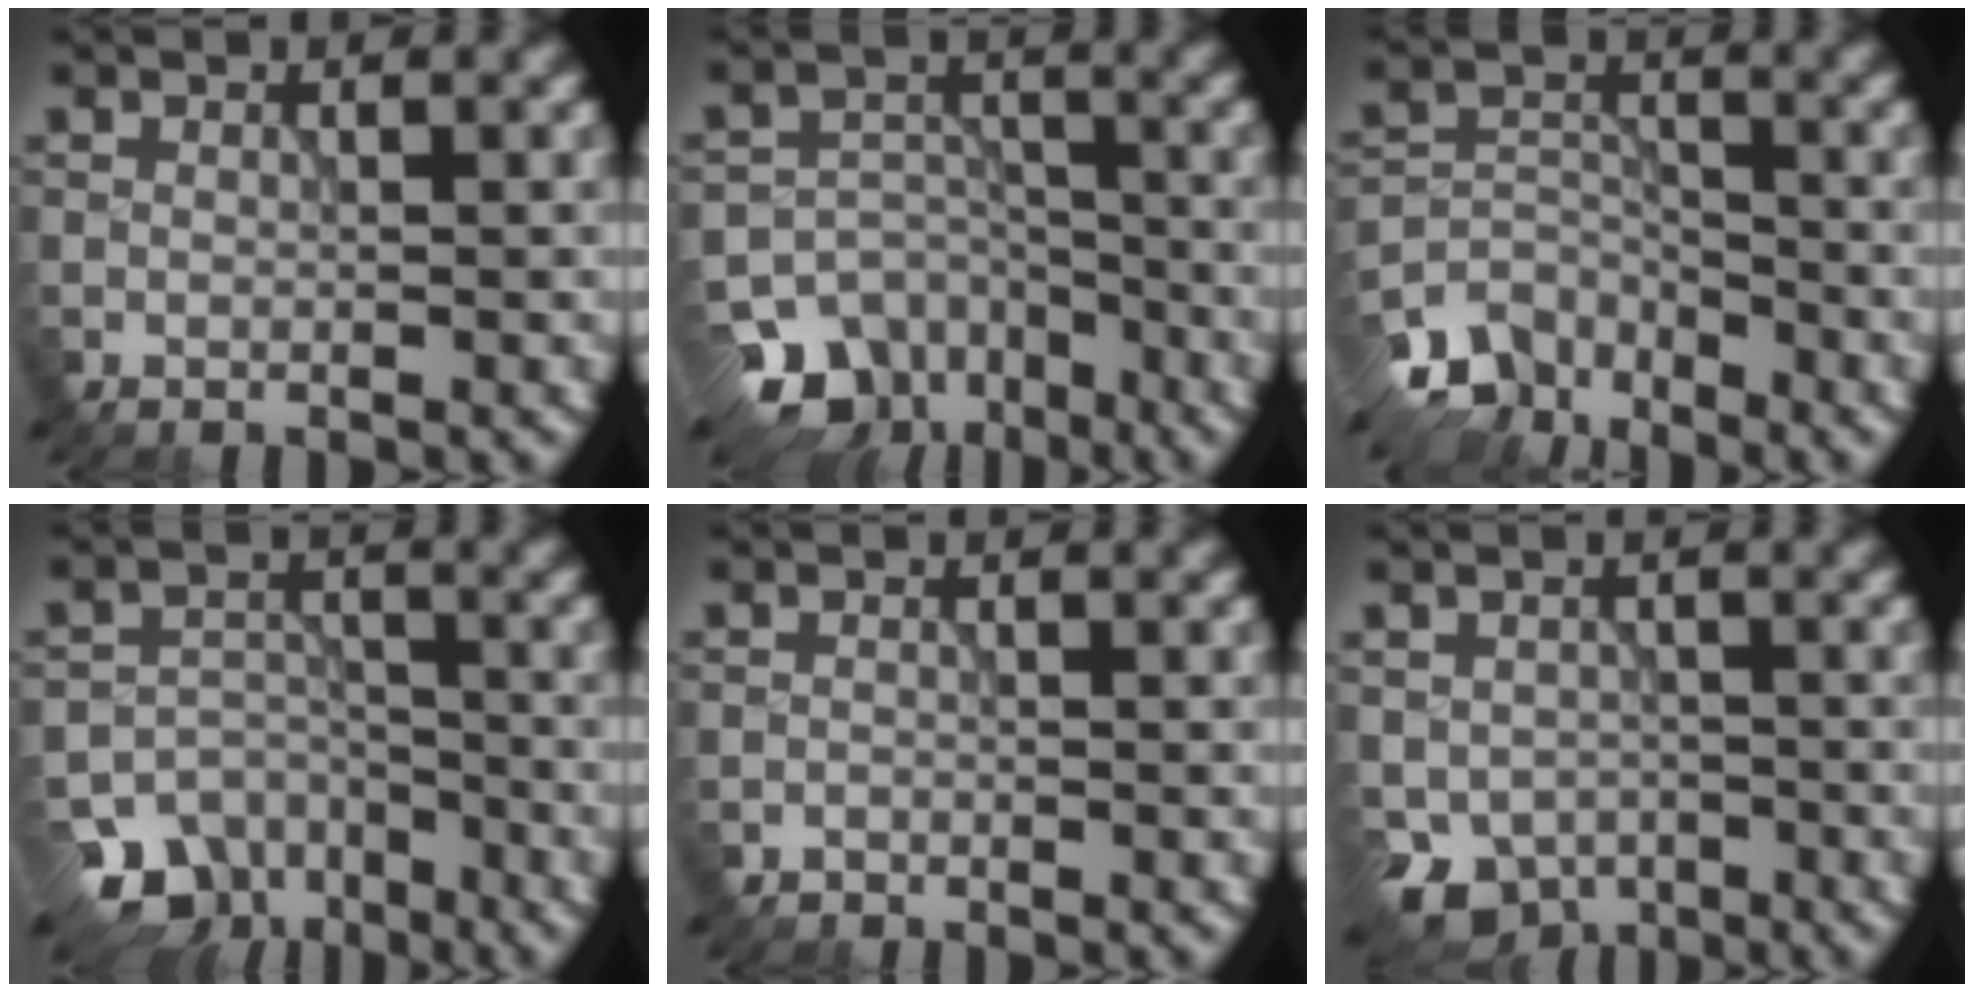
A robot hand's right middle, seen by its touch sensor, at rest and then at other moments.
{"total": 9.7, "force": [-6.5, 6.6, 2.8], "torque": [-0.040, -0.008, -0.102]}
{"total": 7.0, "force": [-5.8, 3.5, 1.9], "torque": [-0.023, -0.009, -0.108]}
{"total": 7.6, "force": [-5.4, 4.9, 2.1], "torque": [-0.010, -0.011, -0.082]}
{"total": 0.8, "force": [-0.7, 0.1, -0.4], "torque": [0.011, -0.003, -0.015]}
{"total": 5.0, "force": [-2.6, 3.8, 2.0], "torque": [-0.031, -0.020, -0.041]}